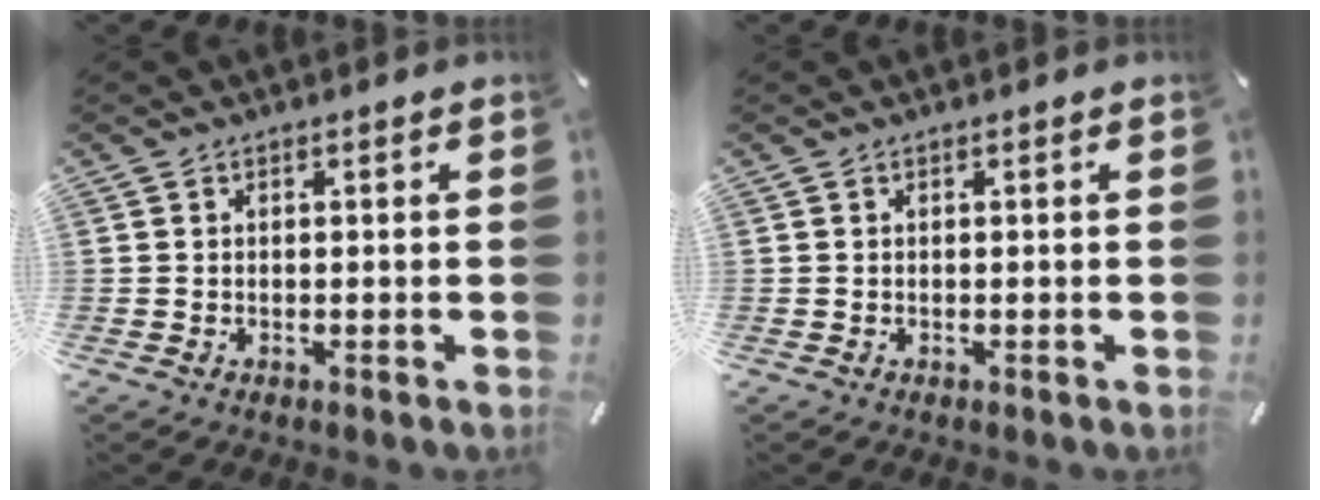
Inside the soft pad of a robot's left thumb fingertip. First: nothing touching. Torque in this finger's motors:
{"motor_torque": [-0.06, 0.06, -0.02, 0.02, 0.00]}